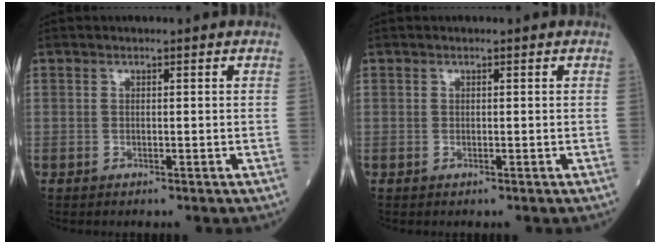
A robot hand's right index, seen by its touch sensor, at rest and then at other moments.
{"total": 0.0}